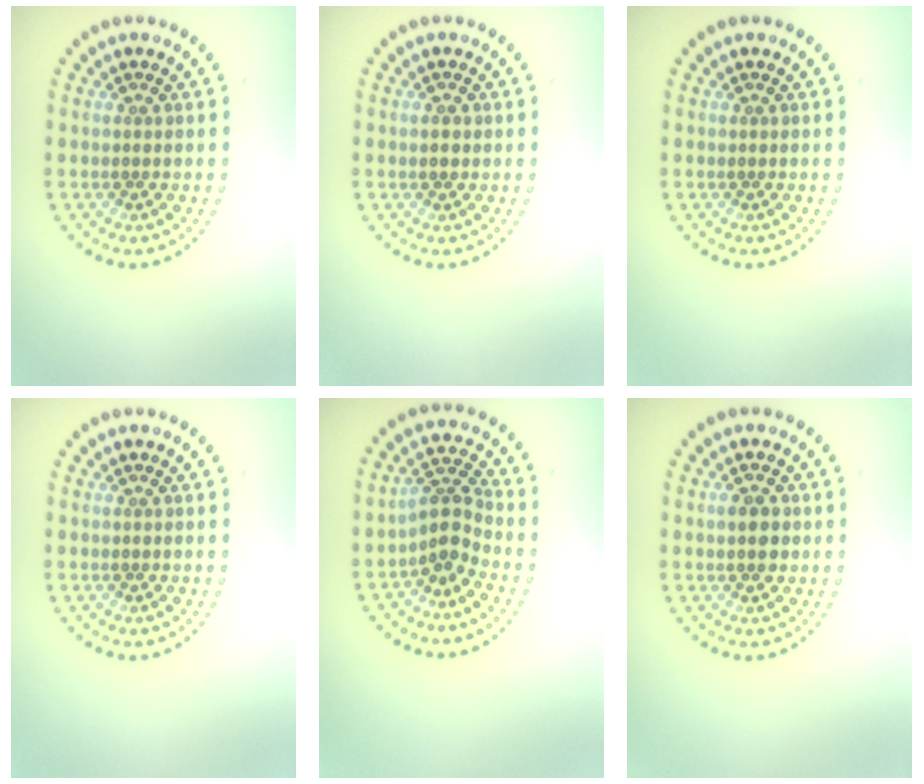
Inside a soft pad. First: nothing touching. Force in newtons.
{"total": 1.3, "press": 1.2, "slide": 0.3}
{"total": 0.0}
{"total": 0.0}
{"total": 2.9, "press": 2.1, "slide": 2.0}
{"total": 2.4, "press": 2.3, "slide": 0.2}